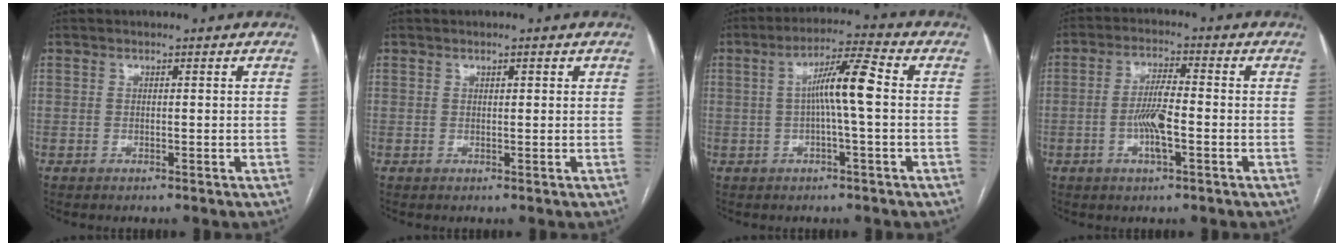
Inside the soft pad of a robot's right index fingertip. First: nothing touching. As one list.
[{"total": 0.9, "force": [0.5, 0.3, 0.6], "torque": [-0.009, 0.001, 0.008]}, {"total": 7.6, "force": [0.2, 0.1, 7.6], "torque": [-0.132, 0.019, 0.000]}, {"total": 6.2, "force": [-1.6, 1.0, 5.9], "torque": [-0.120, 0.002, -0.030]}]